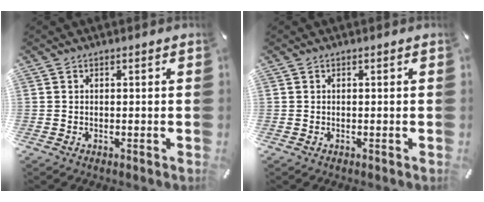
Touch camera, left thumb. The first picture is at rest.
{"total": 0.0}